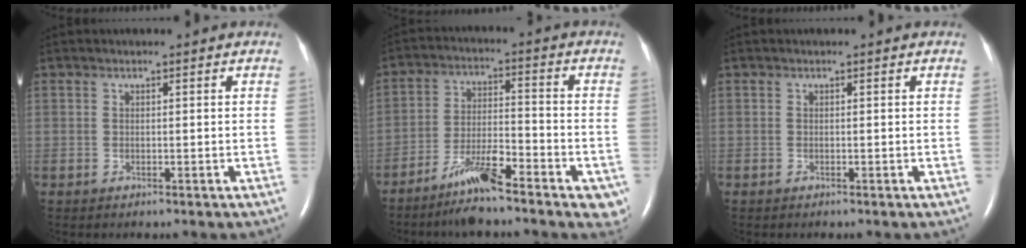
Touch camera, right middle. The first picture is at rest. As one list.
[{"total": 11.3, "force": [-7.5, 2.2, 8.1], "torque": [-0.120, -0.005, -0.125]}, {"total": 0.0}]